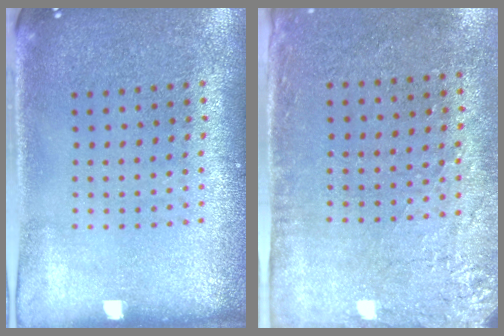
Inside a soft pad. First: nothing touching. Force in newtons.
{"total": 2.9, "press": 2.3, "slide": 1.6}